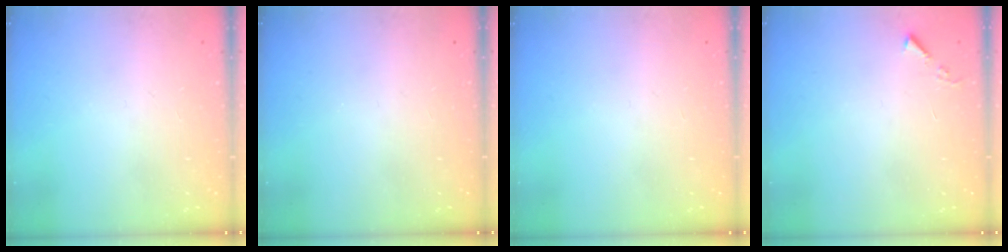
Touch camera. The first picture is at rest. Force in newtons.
{"total": 0.0}
{"total": 0.0}
{"total": 3.2, "press": 3.2, "slide": 0.5}